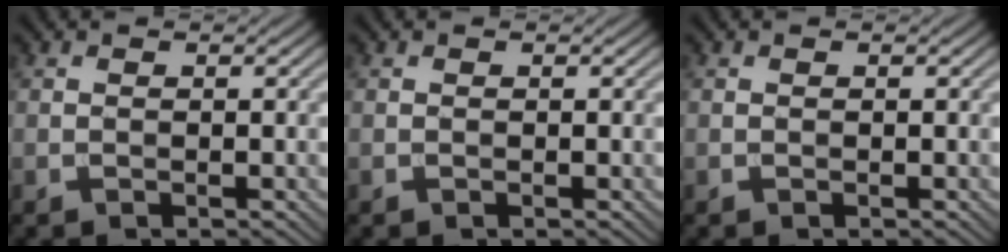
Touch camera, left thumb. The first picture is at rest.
{"total": 0.0}
{"total": 0.0}